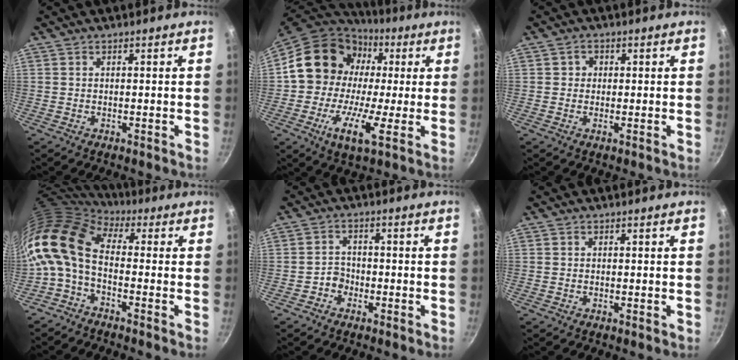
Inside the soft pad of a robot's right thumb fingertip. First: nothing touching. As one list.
[{"total": 19.2, "force": [0.8, 14.0, 13.1], "torque": [-0.207, 0.032, -0.004]}, {"total": 1.8, "force": [0.2, 1.6, 0.7], "torque": [-0.002, -0.004, -0.003]}, {"total": 12.2, "force": [-0.2, 7.2, 9.9], "torque": [-0.196, 0.020, -0.023]}, {"total": 2.7, "force": [-1.5, 2.1, 0.7], "torque": [0.006, 0.017, -0.026]}, {"total": 0.0}]